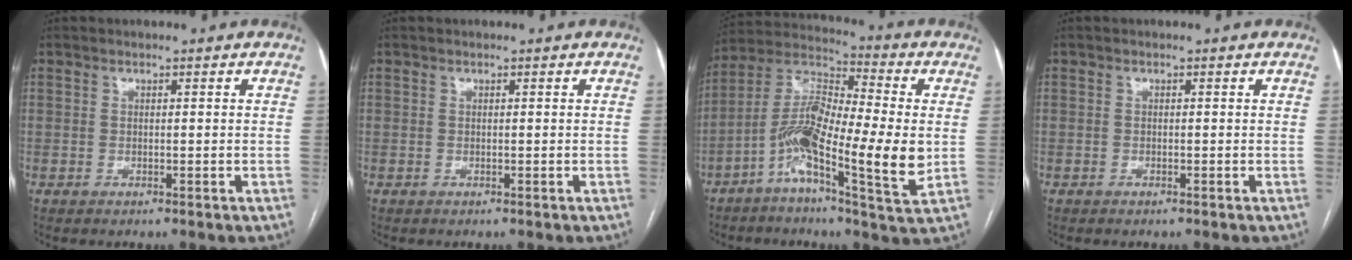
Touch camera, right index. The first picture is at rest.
{"total": 0.0}
{"total": 15.5, "force": [-3.3, 2.6, 14.9], "torque": [-0.289, 0.008, -0.069]}
{"total": 0.0}